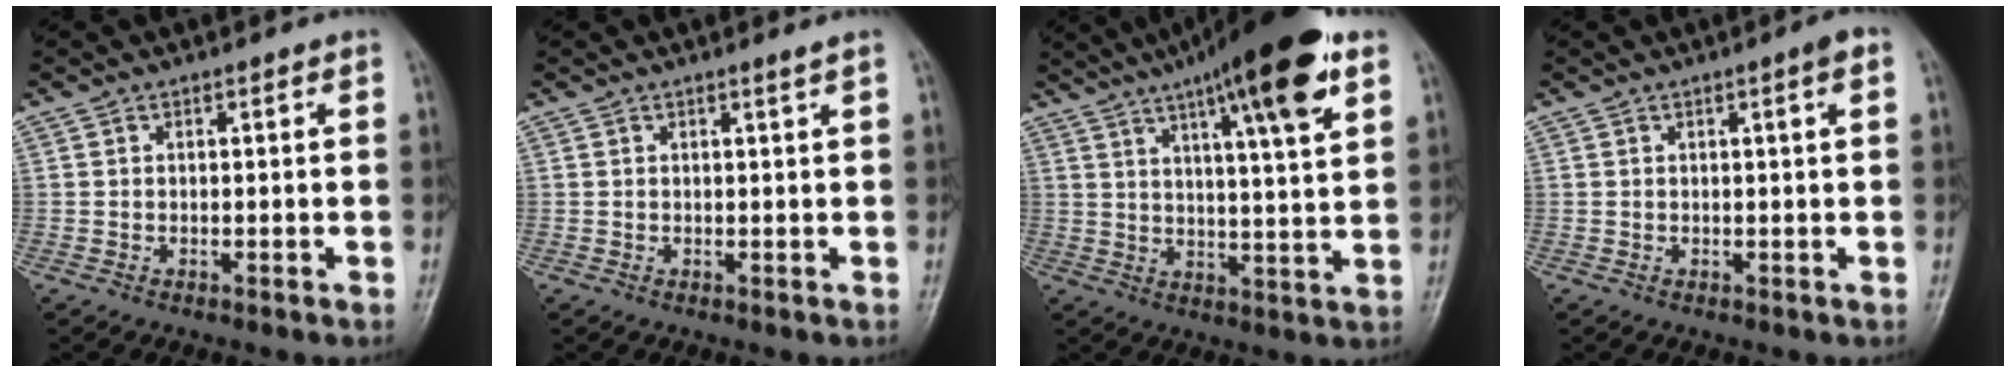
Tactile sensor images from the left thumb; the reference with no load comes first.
{"total": 0.8, "force": [0.5, -0.3, 0.5], "torque": [-0.020, -0.008, 0.012]}
{"total": 18.4, "force": [10.3, 3.3, 14.8], "torque": [-0.213, -0.023, 0.156]}
{"total": 2.0, "force": [0.7, 0.0, 1.9], "torque": [-0.029, 0.003, 0.010]}